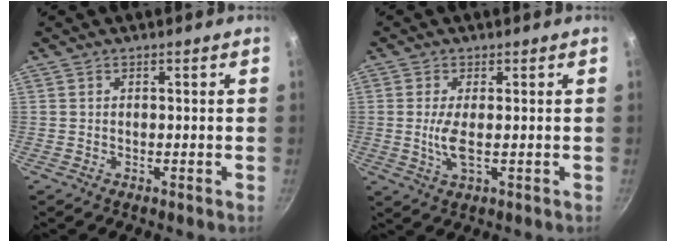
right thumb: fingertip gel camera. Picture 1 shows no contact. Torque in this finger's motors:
{"motor_torque": [-0.13, 0.42, 0.47, 0.62, 0.12]}